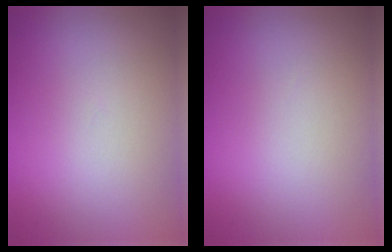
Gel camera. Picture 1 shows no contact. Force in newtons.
{"total": 0.0}